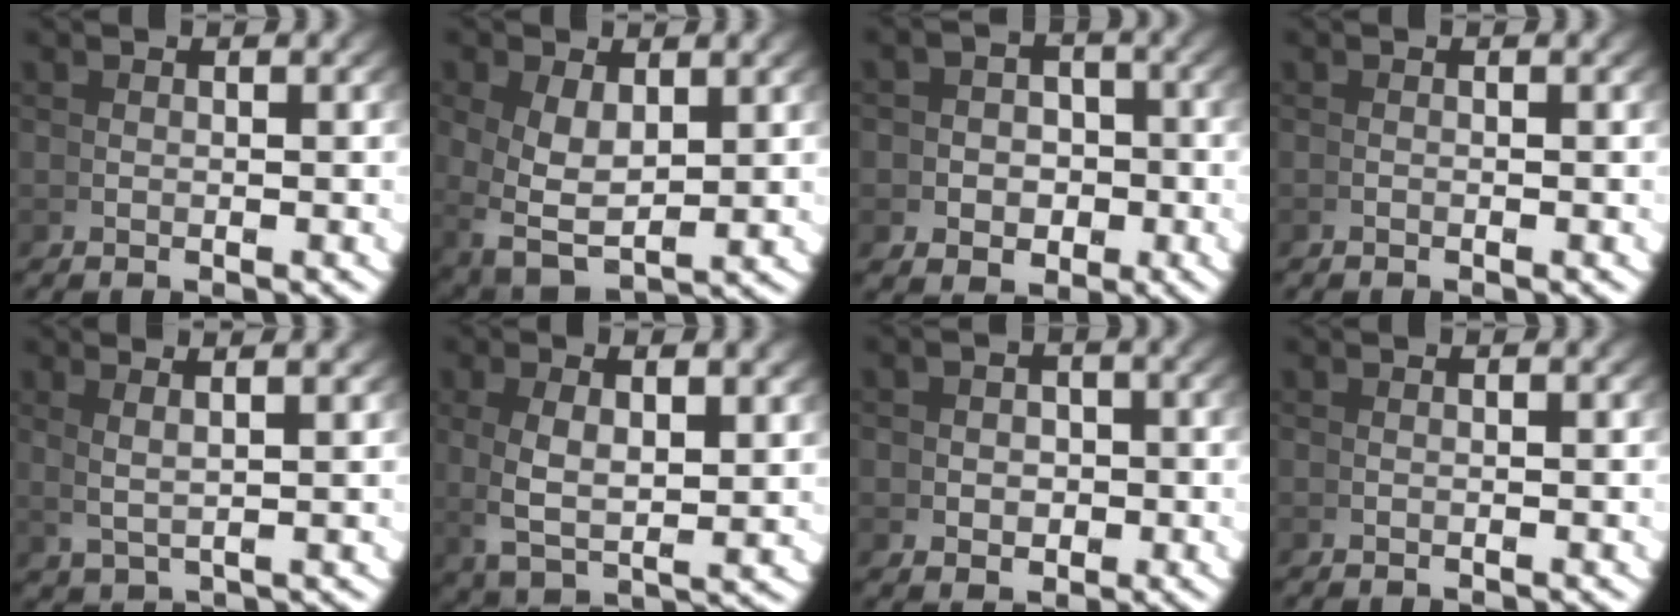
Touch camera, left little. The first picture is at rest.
{"total": 5.6, "force": [-0.5, 3.8, 4.1], "torque": [-0.105, -0.038, 0.017]}
{"total": 4.6, "force": [-1.2, 3.9, 2.1], "torque": [-0.020, -0.014, -0.020]}
{"total": 0.6, "force": [-0.3, -0.5, -0.1], "torque": [0.001, 0.002, -0.006]}
{"total": 4.0, "force": [2.8, 0.5, 2.9], "torque": [-0.038, 0.015, 0.052]}
{"total": 5.0, "force": [1.3, 2.1, 4.3], "torque": [-0.099, -0.004, 0.039]}
{"total": 2.4, "force": [-0.3, 2.0, 1.3], "torque": [-0.008, -0.006, -0.002]}
{"total": 0.0}